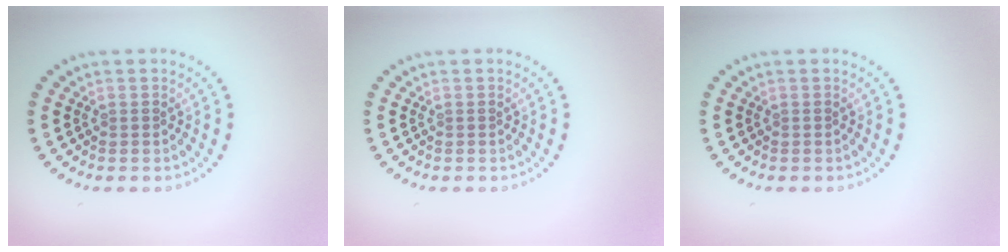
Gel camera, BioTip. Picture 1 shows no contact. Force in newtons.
{"total": 0.0}
{"total": 0.0}